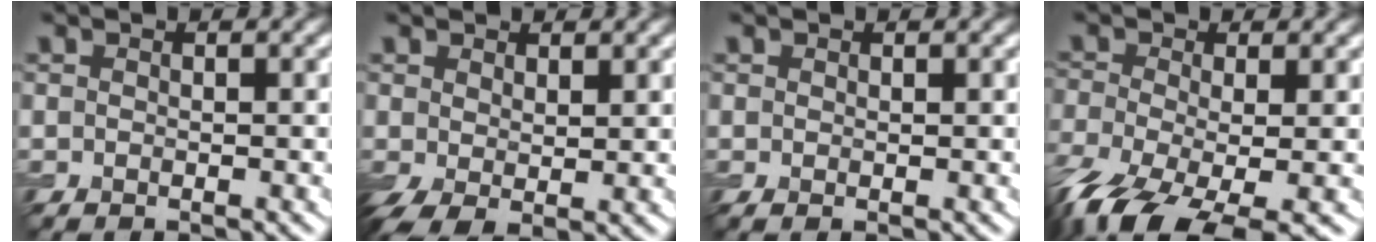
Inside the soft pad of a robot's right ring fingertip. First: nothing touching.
{"total": 3.0, "force": [0.3, 1.4, 2.6], "torque": [-0.060, -0.004, 0.007]}
{"total": 0.6, "force": [0.2, 0.1, 0.5], "torque": [-0.009, -0.002, 0.004]}
{"total": 9.3, "force": [-4.6, 4.0, 7.0], "torque": [-0.149, -0.036, -0.082]}